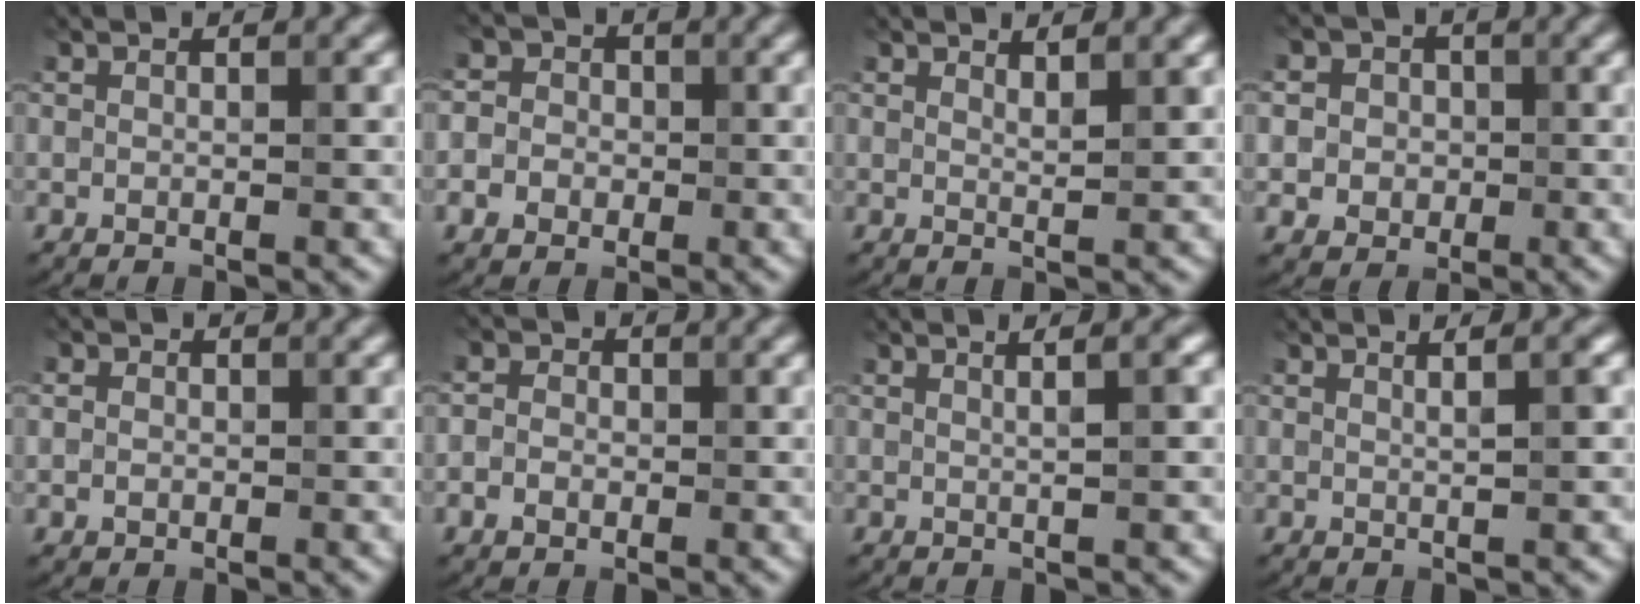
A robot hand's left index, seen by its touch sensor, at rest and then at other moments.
{"total": 5.0, "force": [-0.1, 4.7, 1.8], "torque": [-0.006, 0.024, -0.036]}
{"total": 1.3, "force": [1.1, 0.2, 0.7], "torque": [-0.010, -0.001, 0.017]}
{"total": 4.7, "force": [0.7, 4.3, 1.8], "torque": [-0.013, 0.022, -0.012]}
{"total": 1.5, "force": [0.0, 1.3, 0.7], "torque": [-0.010, -0.002, -0.001]}
{"total": 2.1, "force": [-0.3, 1.8, 1.0], "torque": [-0.005, 0.001, -0.015]}
{"total": 3.2, "force": [1.3, 1.3, 2.6], "torque": [-0.009, 0.008, -0.011]}
{"total": 2.3, "force": [1.0, 0.8, 2.0], "torque": [-0.014, 0.006, -0.003]}